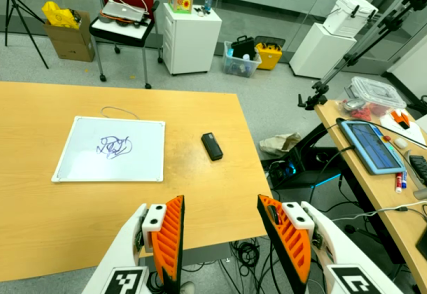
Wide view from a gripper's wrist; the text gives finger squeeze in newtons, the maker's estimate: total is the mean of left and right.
{"total": 0.0}